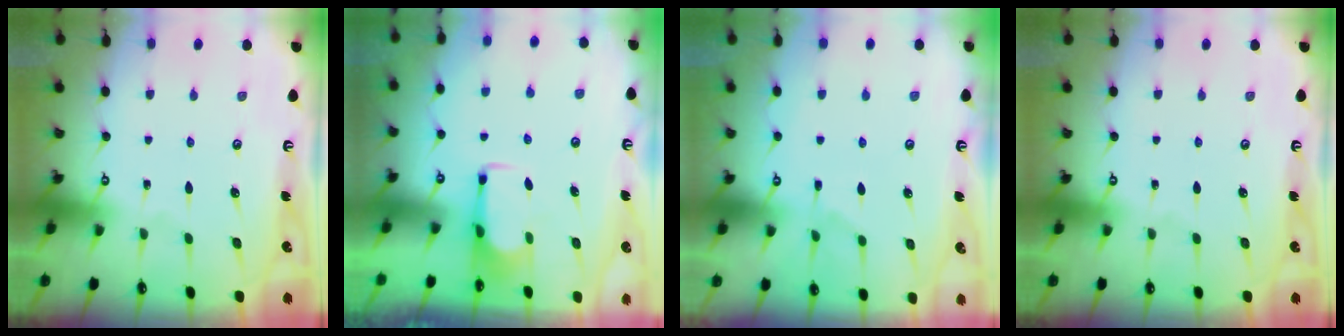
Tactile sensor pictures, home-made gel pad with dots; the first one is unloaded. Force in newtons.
{"total": 2.6, "press": 2.4, "slide": 0.9}
{"total": 1.2, "press": 0.5, "slide": 1.1}
{"total": 0.0}